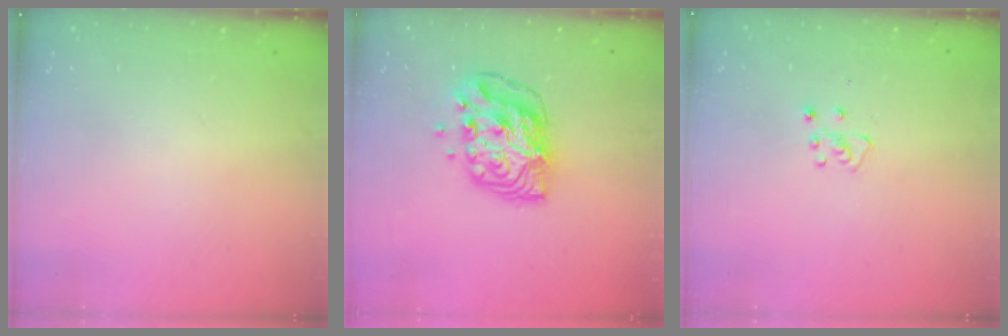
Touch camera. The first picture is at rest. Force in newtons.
{"total": 10.6, "press": 10.5, "slide": 1.6}
{"total": 4.6, "press": 4.6, "slide": 0.5}